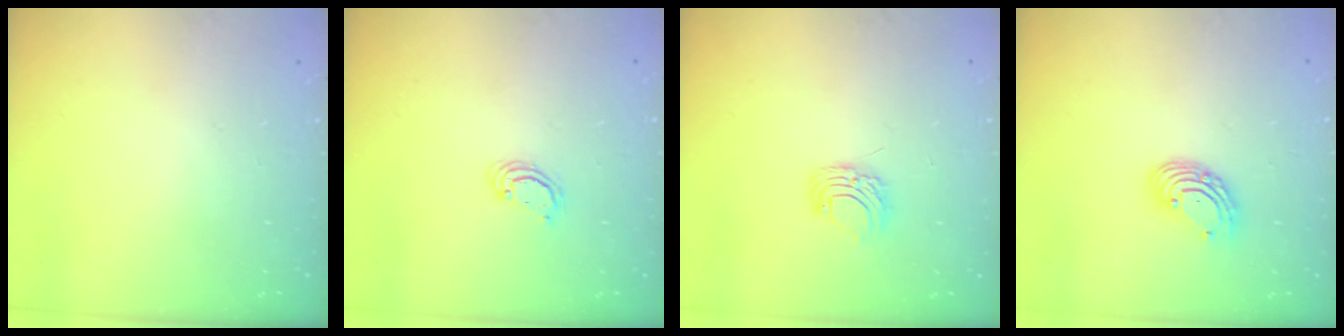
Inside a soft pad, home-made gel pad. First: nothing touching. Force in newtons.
{"total": 2.4, "press": 2.4, "slide": 0.3}
{"total": 6.6, "press": 6.6, "slide": 0.5}
{"total": 7.3, "press": 7.3, "slide": 0.8}